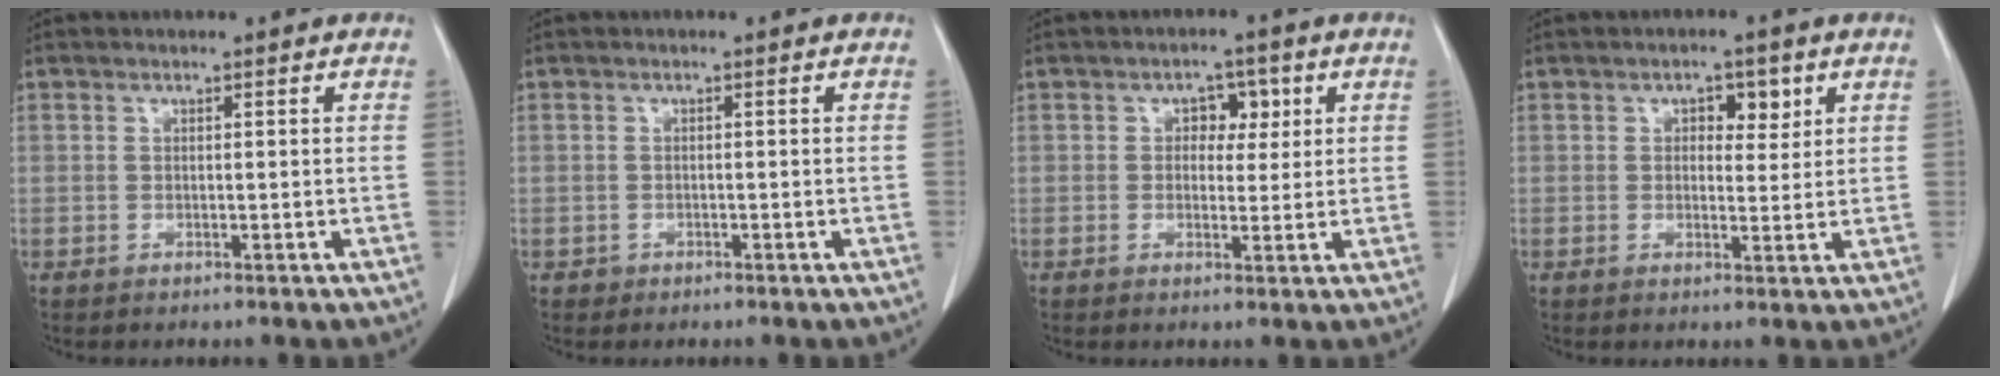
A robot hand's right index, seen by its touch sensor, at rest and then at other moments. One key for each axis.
{"total": 0.7, "fx": -0.3, "fy": 0.6, "fz": 0.0, "tx": -0.004, "ty": 0.004, "tz": -0.007}
{"total": 3.9, "fx": 1.2, "fy": 2.6, "fz": 2.6, "tx": -0.028, "ty": 0.011, "tz": 0.015}
{"total": 3.6, "fx": 1.6, "fy": 2.1, "fz": 2.5, "tx": -0.028, "ty": 0.007, "tz": 0.021}